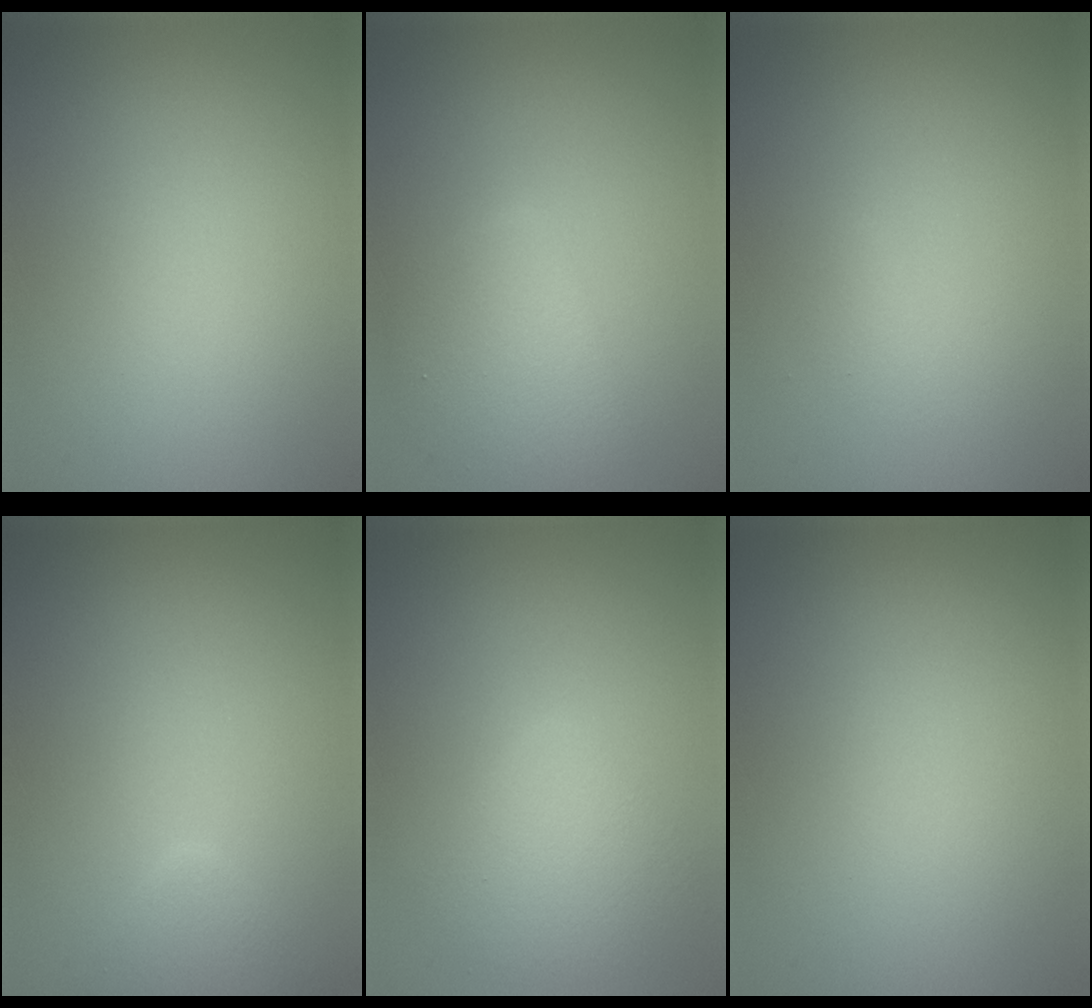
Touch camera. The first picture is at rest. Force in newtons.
{"total": 3.9, "press": 3.9, "slide": 0.1}
{"total": 0.8, "press": 0.8, "slide": 0.0}
{"total": 2.3, "press": 2.3, "slide": 0.2}
{"total": 3.7, "press": 3.7, "slide": 0.1}
{"total": 0.0}